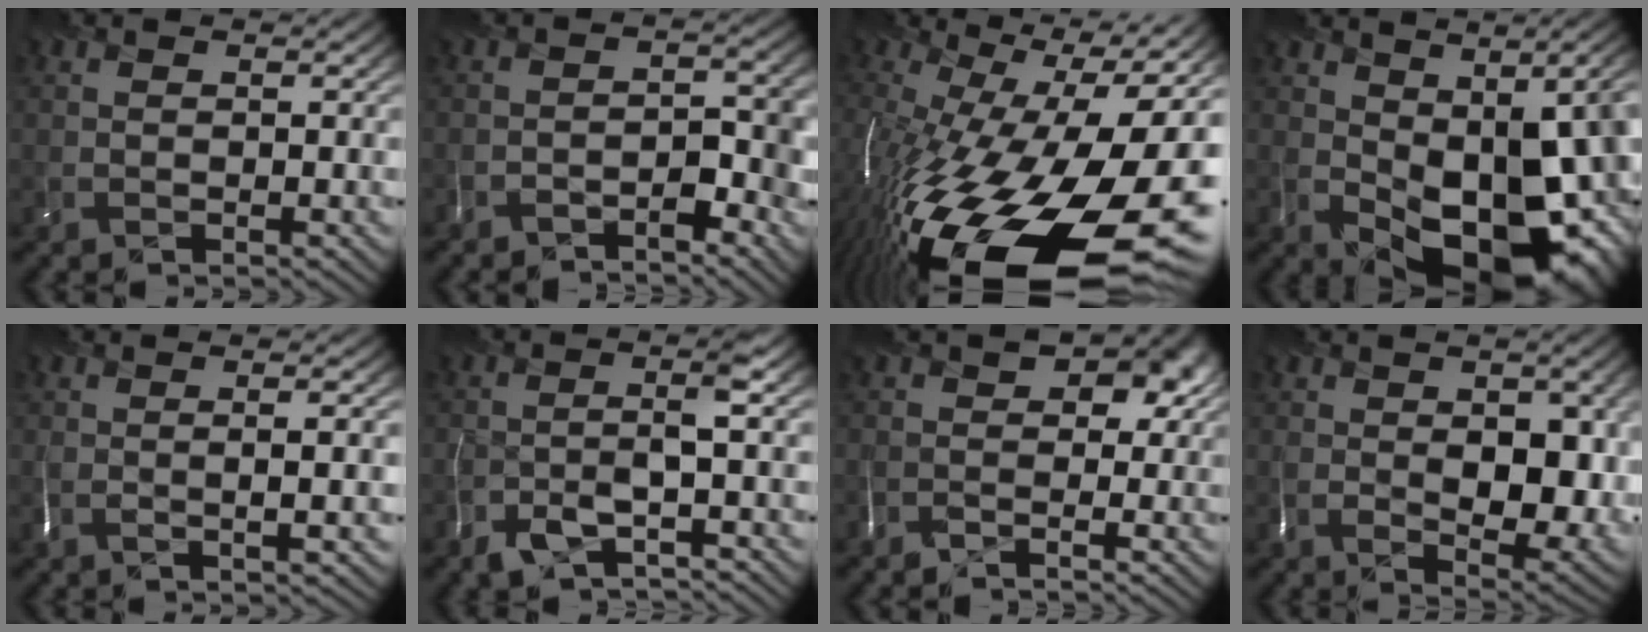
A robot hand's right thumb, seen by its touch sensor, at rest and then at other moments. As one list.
[{"total": 3.9, "force": [-3.8, 0.2, 1.1], "torque": [-0.002, 0.005, -0.057]}, {"total": 22.1, "force": [-9.3, 9.3, 17.8], "torque": [-0.327, -0.049, -0.138]}, {"total": 14.9, "force": [-2.7, 8.0, 12.3], "torque": [-0.161, -0.043, -0.005]}, {"total": 2.6, "force": [-0.5, -0.3, 2.5], "torque": [-0.032, 0.005, -0.014]}, {"total": 3.6, "force": [-2.7, -0.2, 2.5], "torque": [-0.035, 0.005, -0.060]}, {"total": 4.3, "force": [-0.6, 2.6, 3.5], "torque": [-0.038, 0.003, -0.018]}, {"total": 9.3, "force": [-0.6, 4.9, 8.0], "torque": [-0.119, -0.018, 0.008]}]